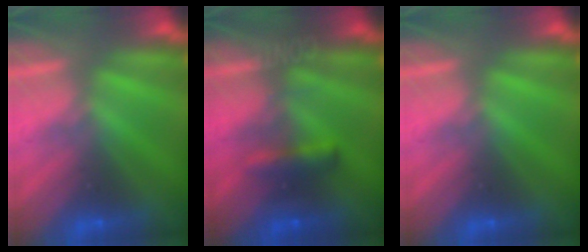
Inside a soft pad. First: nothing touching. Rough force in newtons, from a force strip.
{"total": 8.3}
{"total": 0.0}